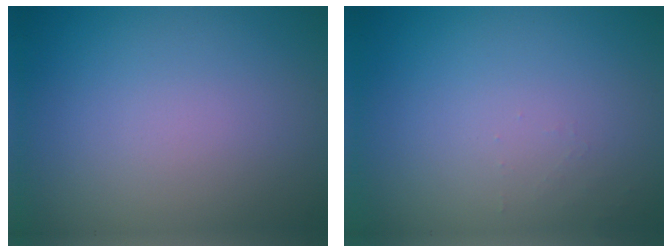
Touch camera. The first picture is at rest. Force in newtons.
{"total": 0.7, "press": 0.7, "slide": 0.1}